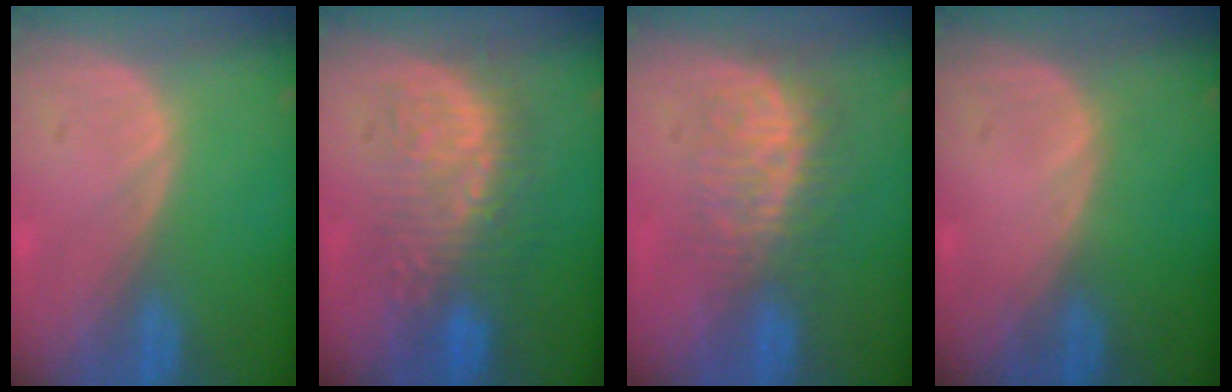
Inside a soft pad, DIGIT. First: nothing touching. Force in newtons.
{"total": 8.8, "press": 8.7, "slide": 1.3}
{"total": 8.6, "press": 7.4, "slide": 4.3}
{"total": 0.0}